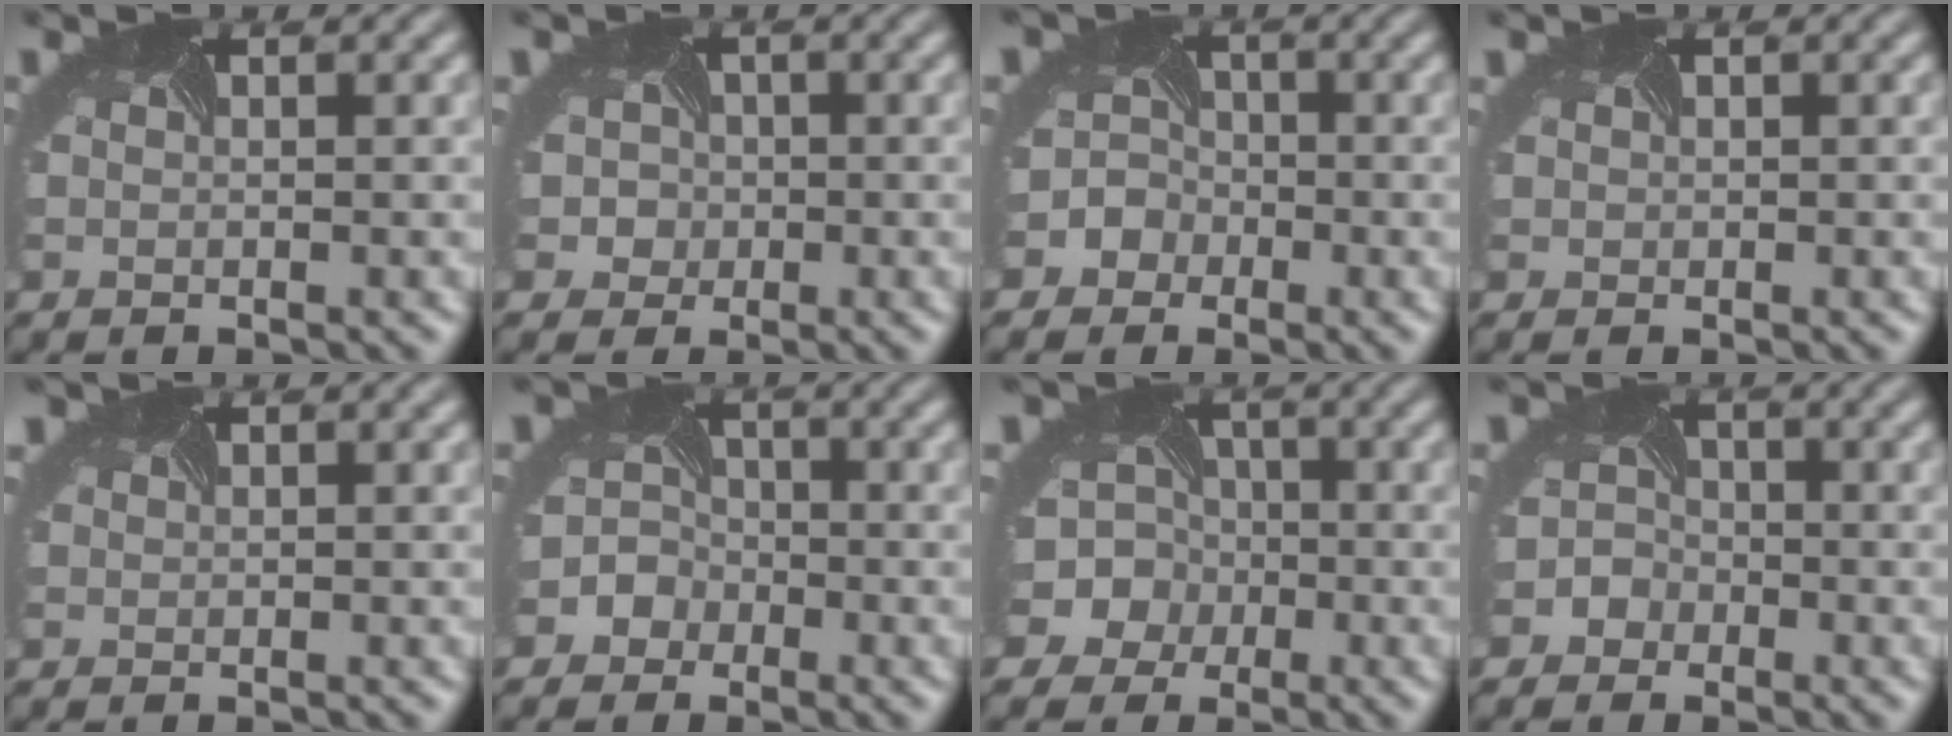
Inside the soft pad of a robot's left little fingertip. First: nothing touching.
{"total": 3.7, "force": [-0.2, 3.7, 0.4], "torque": [0.001, 0.021, -0.031]}
{"total": 5.2, "force": [-1.9, 4.8, 0.7], "torque": [-0.001, 0.017, -0.066]}
{"total": 0.6, "force": [0.2, 0.5, -0.4], "torque": [0.006, 0.003, 0.001]}
{"total": 1.7, "force": [0.8, 1.2, 0.8], "torque": [-0.004, 0.016, -0.004]}
{"total": 4.5, "force": [-1.9, 4.0, 0.4], "torque": [0.008, 0.017, -0.055]}
{"total": 10.0, "force": [-1.6, 9.4, 3.0], "torque": [-0.087, 0.010, -0.068]}
{"total": 2.8, "force": [-1.5, 2.3, -0.3], "torque": [0.021, 0.014, -0.036]}